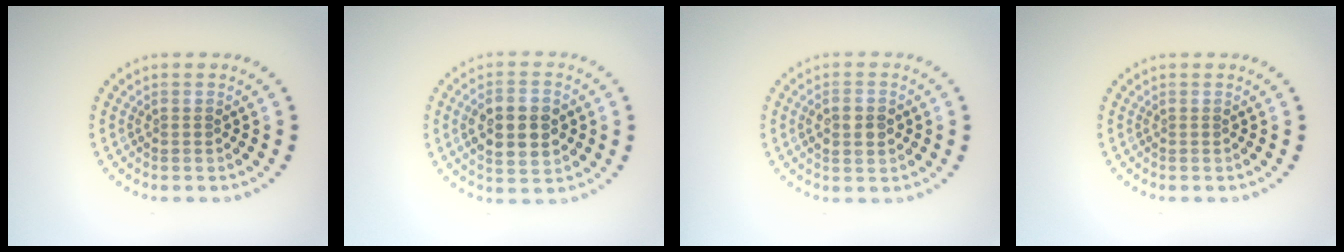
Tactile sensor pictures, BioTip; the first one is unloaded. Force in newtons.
{"total": 5.5, "press": 5.5, "slide": 0.4}
{"total": 2.3, "press": 2.3, "slide": 0.3}
{"total": 0.0}